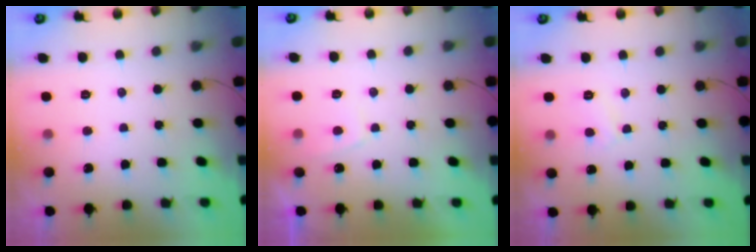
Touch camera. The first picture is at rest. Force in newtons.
{"total": 1.8, "press": 1.7, "slide": 0.7}
{"total": 4.8, "press": 4.7, "slide": 0.4}